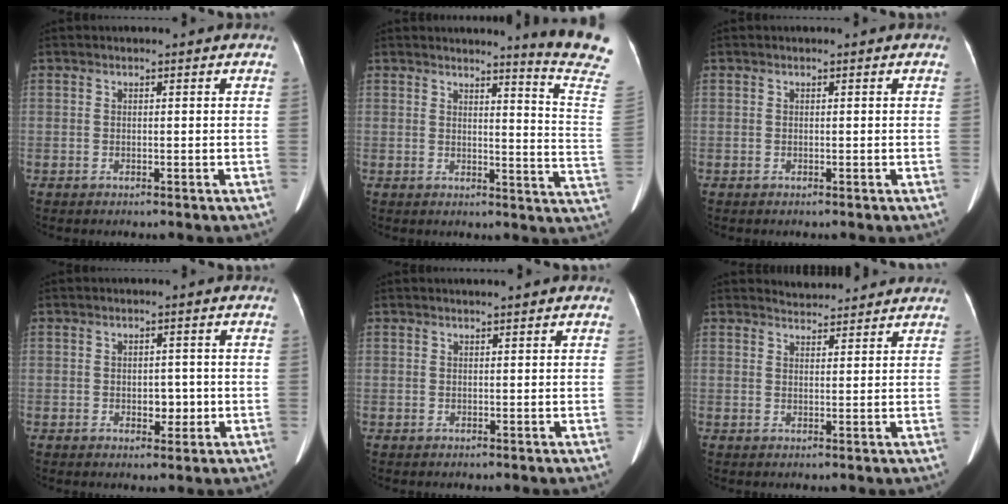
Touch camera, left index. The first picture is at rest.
{"total": 11.3, "force": [10.1, -2.8, 4.3], "torque": [-0.055, -0.112, 0.098]}
{"total": 0.0}
{"total": 2.9, "force": [-0.6, 1.8, 2.2], "torque": [-0.030, -0.001, -0.004]}
{"total": 2.0, "force": [1.6, 0.1, 1.2], "torque": [-0.016, 0.015, 0.020]}
{"total": 4.7, "force": [4.6, 0.9, 0.4], "torque": [-0.011, 0.019, 0.062]}